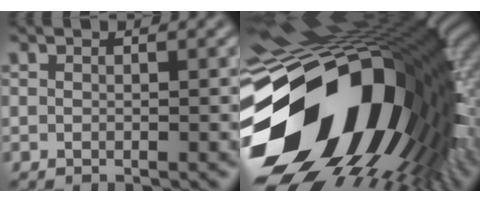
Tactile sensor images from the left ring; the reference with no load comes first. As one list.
[{"total": 19.8, "force": [-4.2, 11.9, 15.3], "torque": [-0.279, -0.057, -0.064]}]